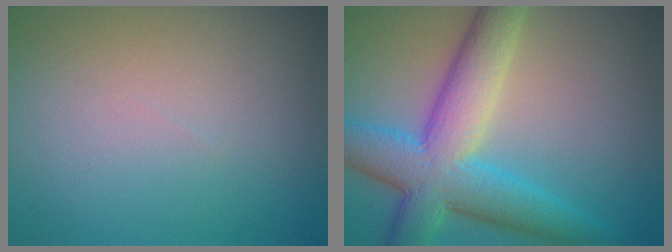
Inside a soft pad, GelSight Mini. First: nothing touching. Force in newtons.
{"total": 9.0, "press": 9.0, "slide": 0.2}